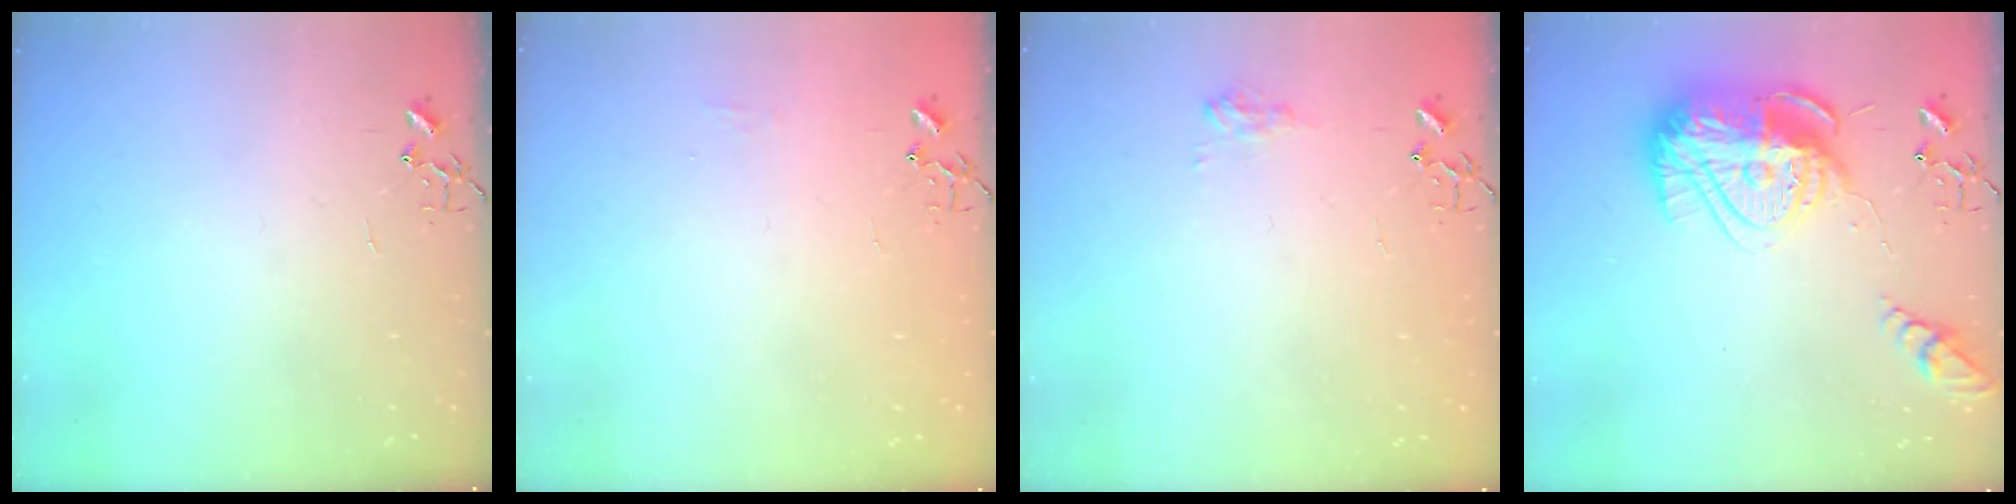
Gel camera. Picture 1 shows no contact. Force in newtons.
{"total": 4.6, "press": 4.6, "slide": 0.7}
{"total": 7.8, "press": 7.8, "slide": 0.7}
{"total": 18.9, "press": 18.9, "slide": 1.6}